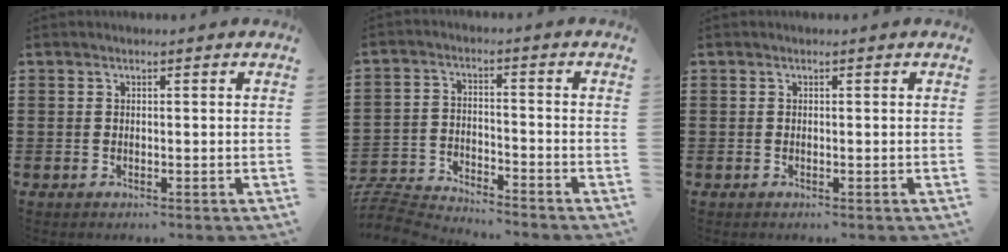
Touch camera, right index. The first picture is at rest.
{"total": 5.6, "force": [-5.6, 0.5, 0.4], "torque": [-0.025, 0.001, -0.117]}
{"total": 0.0}